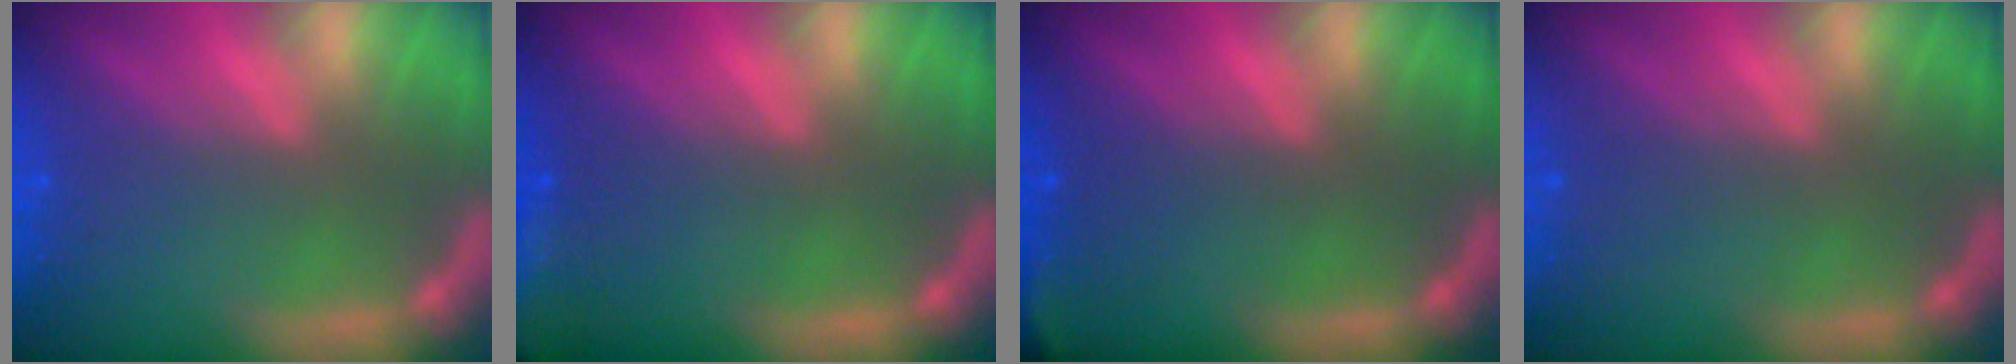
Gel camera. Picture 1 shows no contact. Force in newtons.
{"total": 8.5}
{"total": 1.9}
{"total": 0.0}